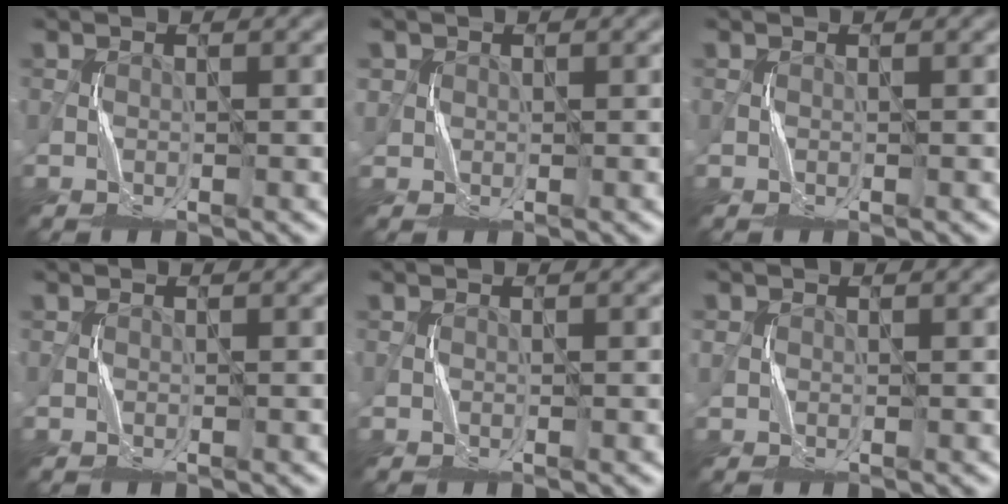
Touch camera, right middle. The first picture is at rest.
{"total": 1.1, "force": [0.3, 1.0, 0.0], "torque": [0.005, -0.002, 0.007]}
{"total": 0.0}
{"total": 0.0}
{"total": 0.0}
{"total": 0.8, "force": [0.2, 0.8, 0.2], "torque": [-0.001, 0.002, 0.001]}